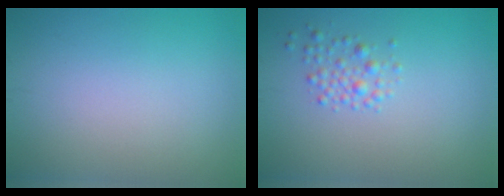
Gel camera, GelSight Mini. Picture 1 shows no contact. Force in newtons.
{"total": 1.7, "press": 1.7, "slide": 0.1}